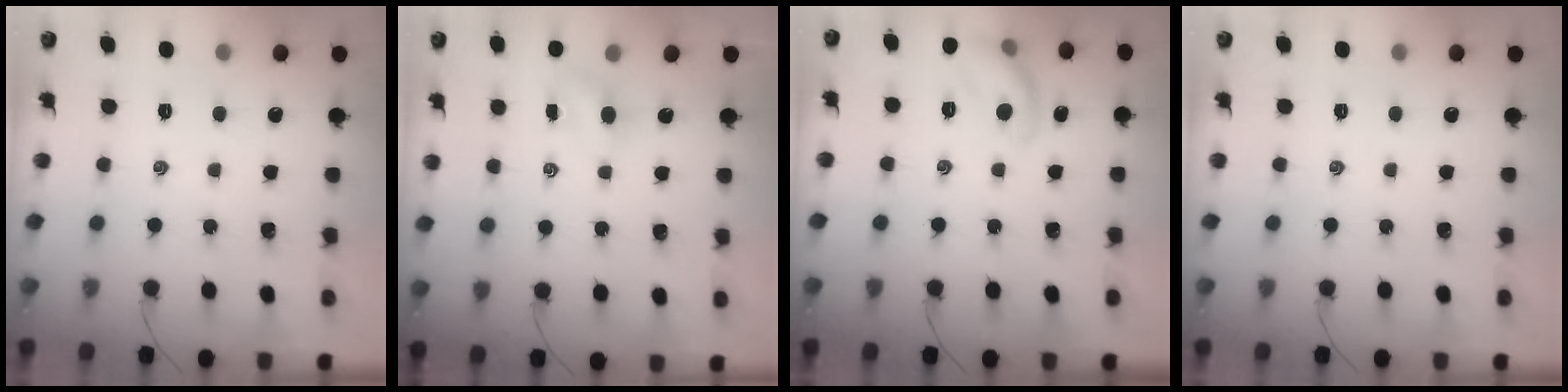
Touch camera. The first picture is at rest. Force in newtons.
{"total": 4.0, "press": 3.9, "slide": 1.0}
{"total": 9.2, "press": 9.2, "slide": 0.3}
{"total": 0.0}